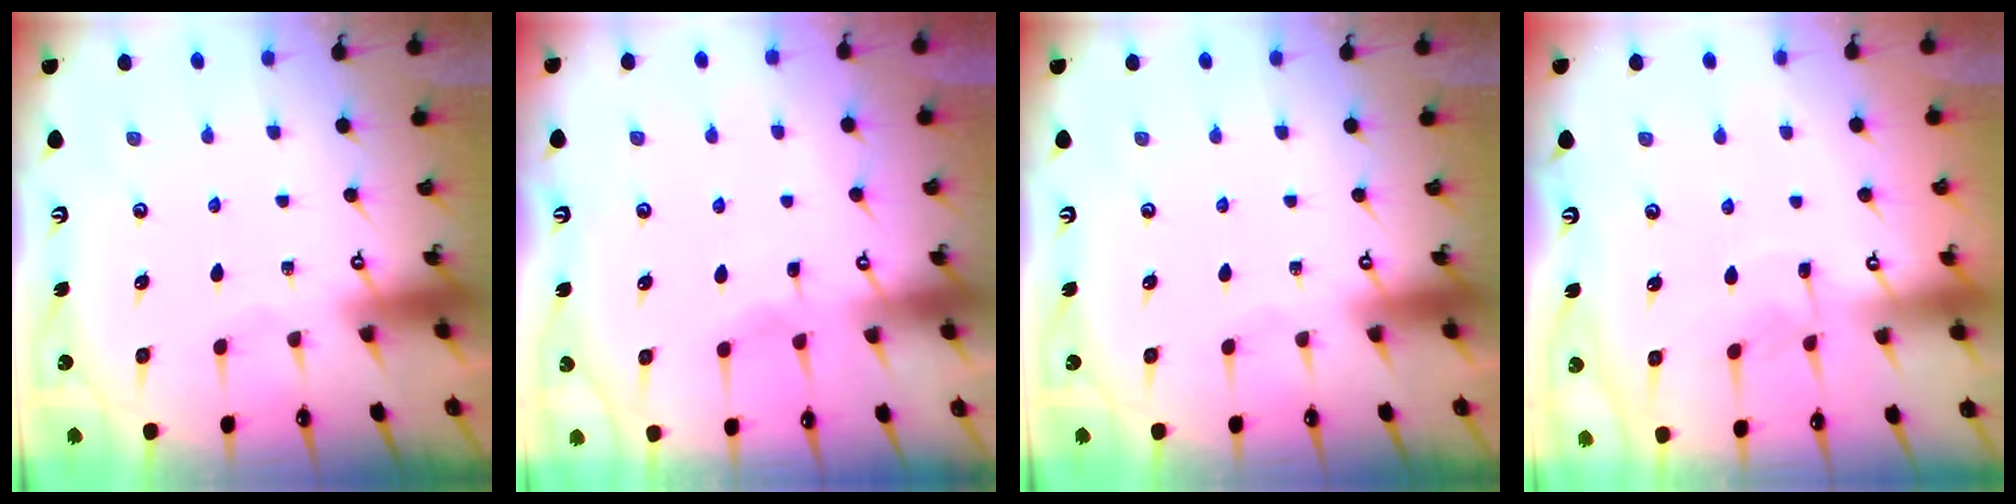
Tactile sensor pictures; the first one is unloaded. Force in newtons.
{"total": 3.0, "press": 3.0, "slide": 0.2}
{"total": 0.0}
{"total": 5.1, "press": 5.1, "slide": 0.2}